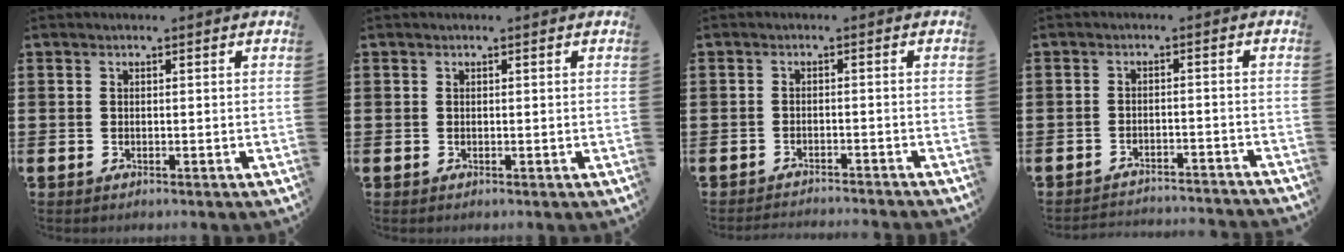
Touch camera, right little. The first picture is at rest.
{"total": 0.0}
{"total": 1.4, "force": [-1.4, -0.2, 0.0], "torque": [-0.001, 0.004, -0.029]}
{"total": 2.4, "force": [-2.4, -0.1, -0.1], "torque": [-0.003, 0.004, -0.052]}